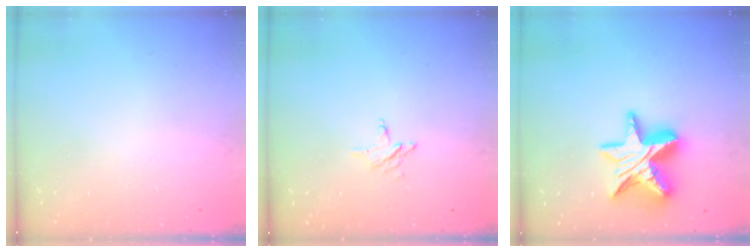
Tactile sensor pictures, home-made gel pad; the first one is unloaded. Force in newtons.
{"total": 3.2, "press": 3.2, "slide": 0.4}
{"total": 15.9, "press": 15.9, "slide": 1.2}